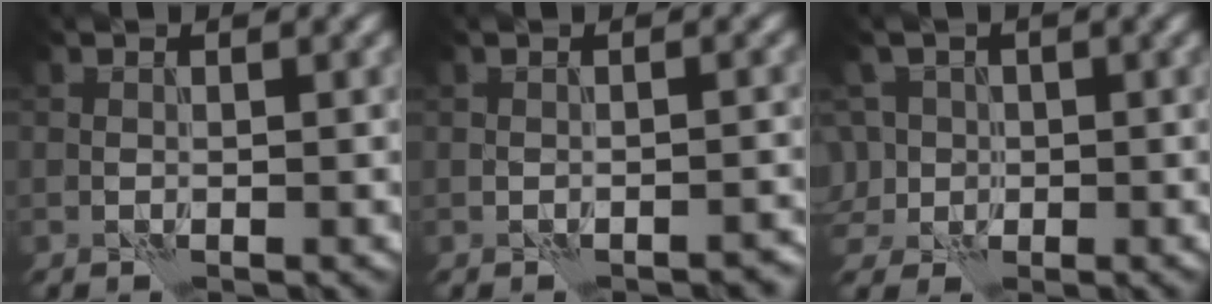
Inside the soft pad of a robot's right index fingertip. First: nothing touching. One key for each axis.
{"total": 1.3, "fx": -1.3, "fy": 0.2, "fz": 0.4, "tx": -0.004, "ty": 0.005, "tz": -0.017}
{"total": 4.7, "fx": -0.2, "fy": 4.3, "fz": 1.9, "tx": -0.040, "ty": 0.022, "tz": -0.021}